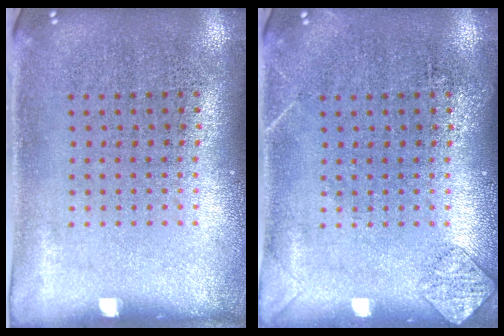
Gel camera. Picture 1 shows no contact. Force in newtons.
{"total": 1.3, "press": 1.3, "slide": 0.1}